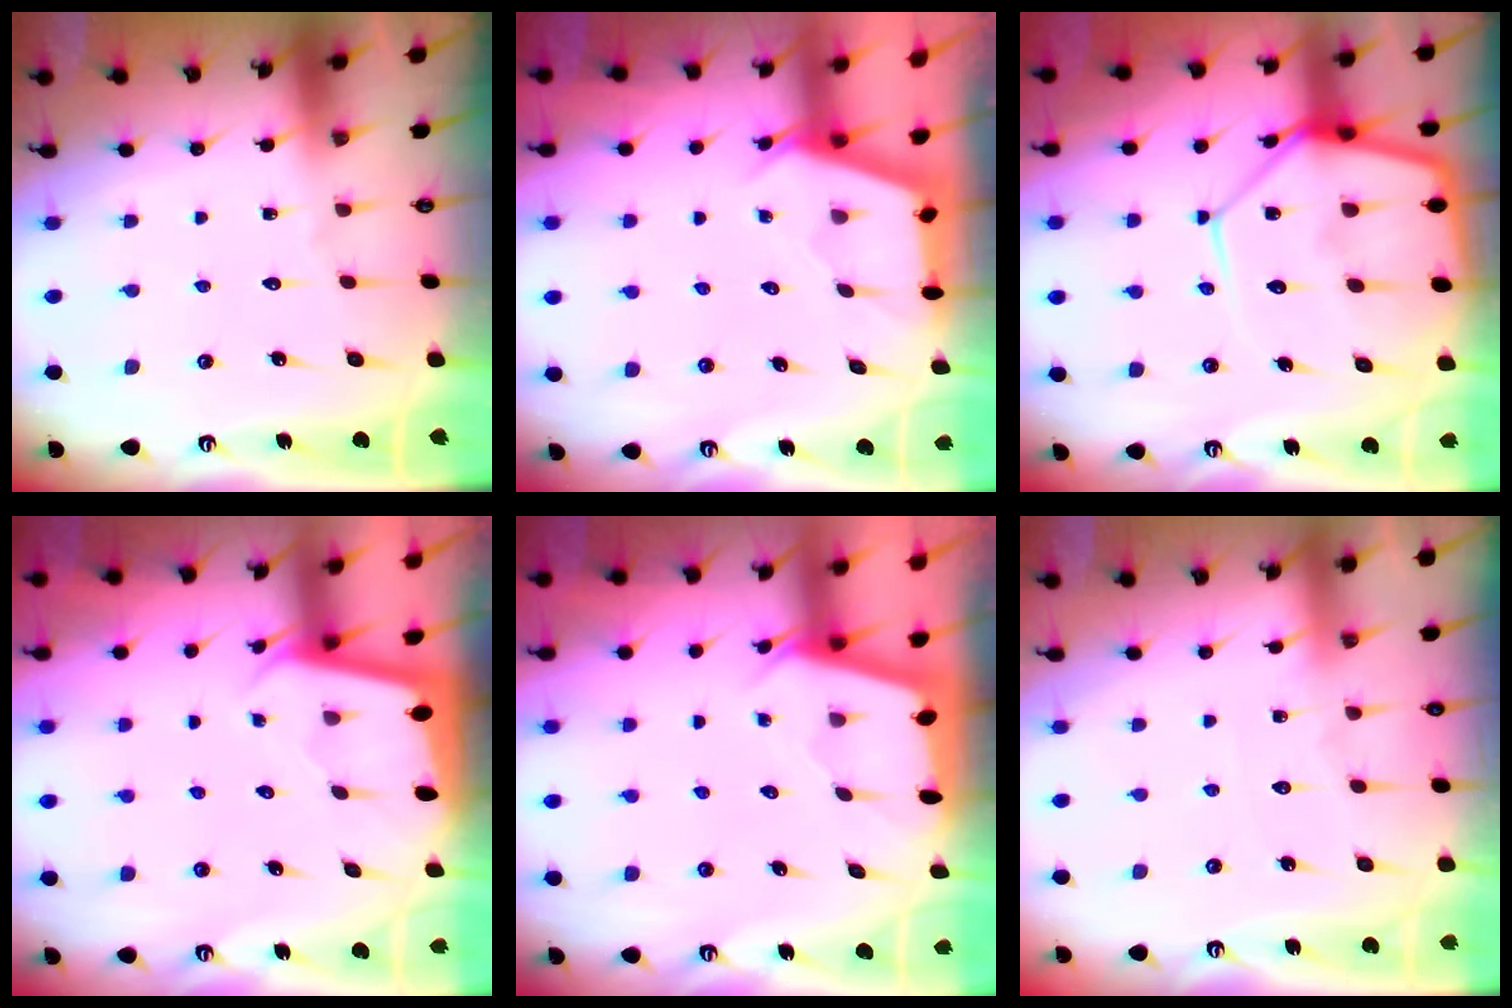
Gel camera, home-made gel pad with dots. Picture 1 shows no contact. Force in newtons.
{"total": 2.7, "press": 2.6, "slide": 0.3}
{"total": 16.0, "press": 15.9, "slide": 1.5}
{"total": 2.0, "press": 2.0, "slide": 0.1}
{"total": 2.0, "press": 2.0, "slide": 0.3}
{"total": 4.3, "press": 4.2, "slide": 0.6}